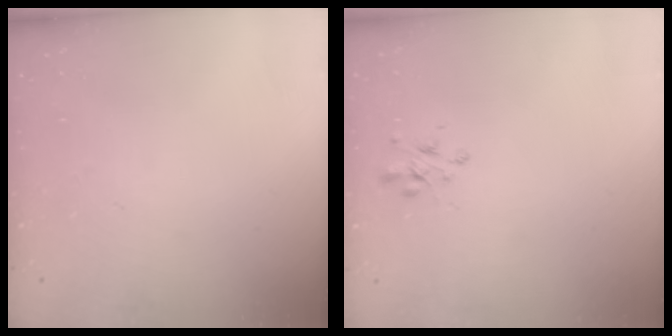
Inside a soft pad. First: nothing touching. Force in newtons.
{"total": 2.6, "press": 2.6, "slide": 0.4}